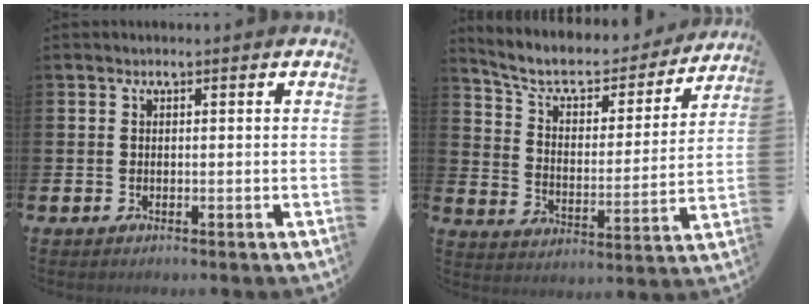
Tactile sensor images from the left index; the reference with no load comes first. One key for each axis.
{"total": 7.9, "fx": 7.0, "fy": 2.6, "fz": 2.6, "tx": -0.080, "ty": -0.050, "tz": 0.116}